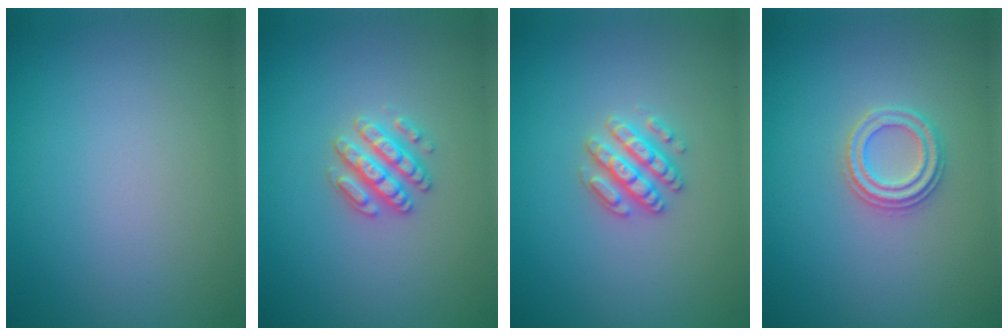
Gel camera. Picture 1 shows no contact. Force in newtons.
{"total": 2.8, "press": 2.7, "slide": 0.6}
{"total": 2.8, "press": 2.7, "slide": 0.6}
{"total": 2.3, "press": 2.3, "slide": 0.2}